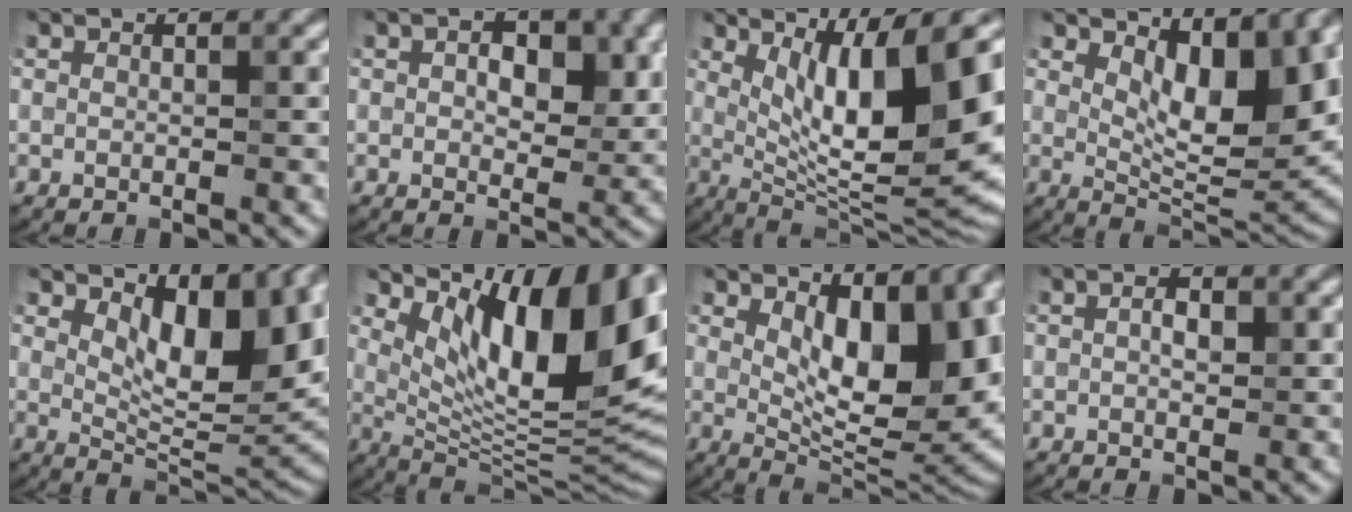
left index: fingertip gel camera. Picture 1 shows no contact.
{"total": 4.3, "force": [0.8, 2.5, 3.4], "torque": [-0.044, -0.001, 0.011]}
{"total": 13.4, "force": [2.8, 3.7, 12.6], "torque": [-0.178, -0.004, 0.051]}
{"total": 8.6, "force": [2.9, 3.8, 7.2], "torque": [-0.107, -0.014, 0.047]}
{"total": 9.8, "force": [3.4, 4.5, 8.0], "torque": [-0.119, -0.009, 0.055]}
{"total": 14.0, "force": [5.4, 5.2, 11.9], "torque": [-0.152, -0.009, 0.095]}
{"total": 11.9, "force": [2.7, 5.3, 10.3], "torque": [-0.122, -0.007, 0.041]}
{"total": 1.6, "force": [0.2, 0.9, 1.3], "torque": [-0.017, 0.000, 0.002]}